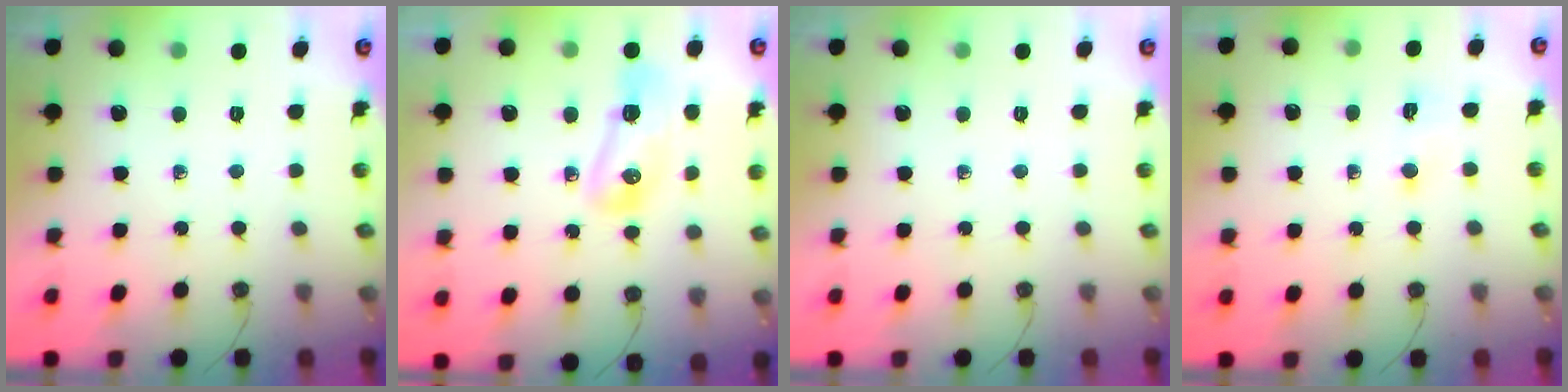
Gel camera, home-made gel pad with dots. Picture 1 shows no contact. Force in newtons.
{"total": 10.0, "press": 10.0, "slide": 0.8}
{"total": 0.0}
{"total": 3.8, "press": 3.7, "slide": 0.6}